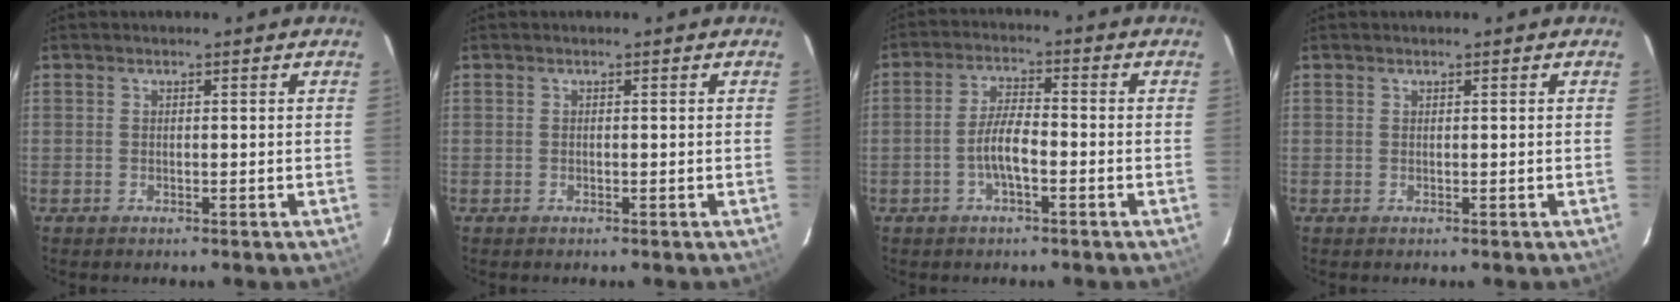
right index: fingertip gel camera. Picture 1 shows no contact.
{"total": 0.0}
{"total": 6.1, "force": [-2.4, 1.7, 5.4], "torque": [-0.109, 0.007, -0.044]}
{"total": 0.0}